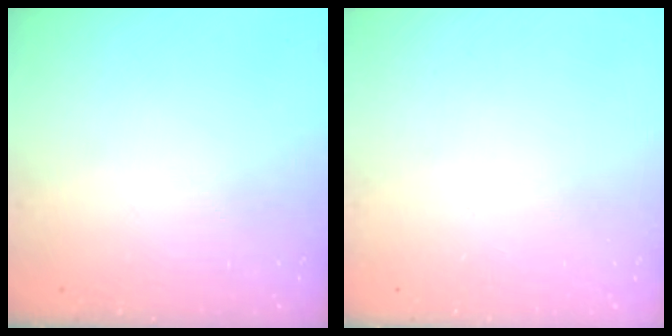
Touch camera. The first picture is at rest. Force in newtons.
{"total": 0.0}